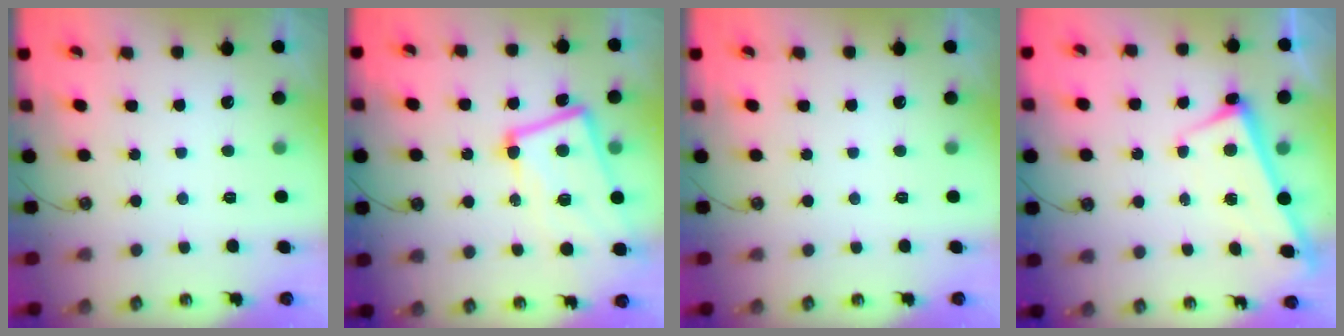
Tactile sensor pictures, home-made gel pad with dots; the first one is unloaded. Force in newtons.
{"total": 10.8, "press": 10.6, "slide": 2.1}
{"total": 0.0}
{"total": 2.8, "press": 2.7, "slide": 0.4}